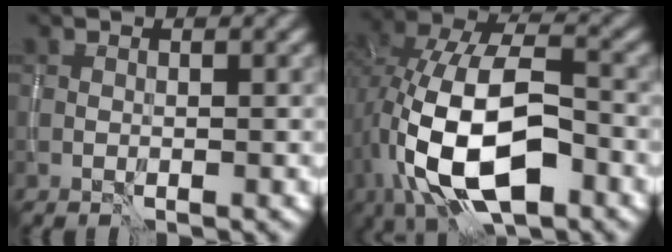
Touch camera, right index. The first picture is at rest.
{"total": 12.2, "force": [-3.6, 6.1, 9.9], "torque": [-0.192, 0.001, -0.073]}